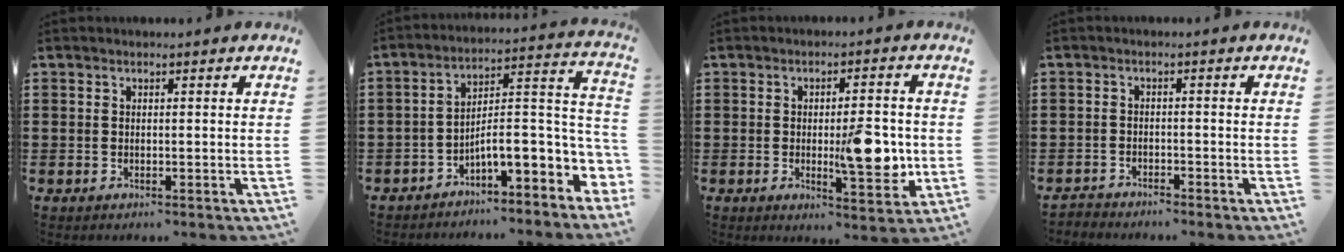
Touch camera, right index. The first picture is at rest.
{"total": 8.9, "force": [-3.2, 2.9, 7.8], "torque": [-0.120, -0.029, -0.063]}
{"total": 9.2, "force": [-0.8, 3.0, 8.7], "torque": [-0.114, -0.009, -0.013]}
{"total": 1.9, "force": [-1.8, 0.3, -0.2], "torque": [-0.003, 0.003, -0.042]}